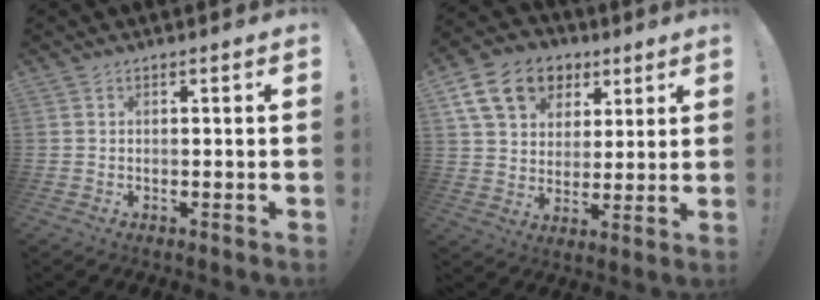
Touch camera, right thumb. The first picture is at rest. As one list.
[{"total": 16.3, "force": [7.4, 12.0, 8.1], "torque": [-0.118, -0.026, 0.142]}]